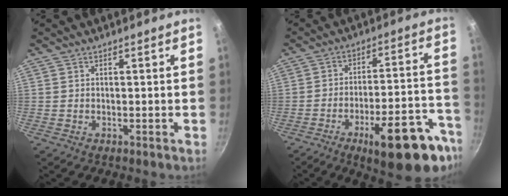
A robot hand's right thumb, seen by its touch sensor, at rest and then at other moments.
{"total": 19.3, "force": [-10.7, 5.5, 15.1], "torque": [-0.165, 0.073, -0.148]}